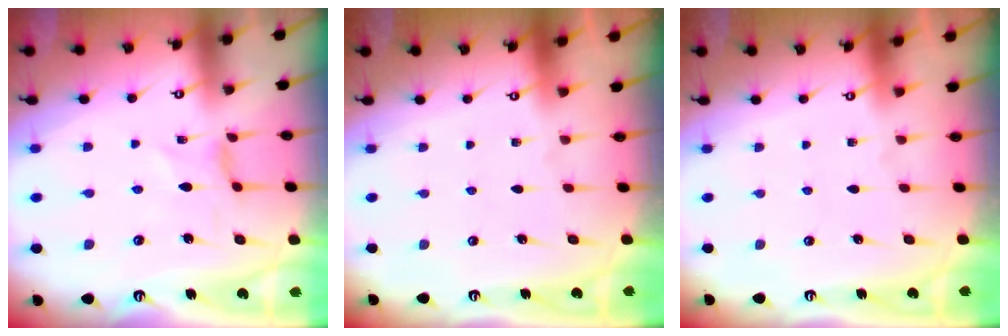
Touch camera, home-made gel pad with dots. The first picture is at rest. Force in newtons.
{"total": 0.0}
{"total": 0.0}